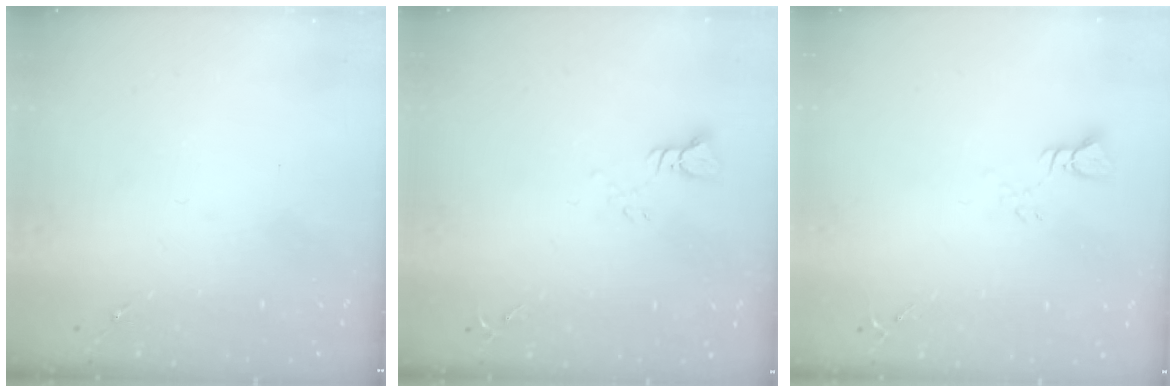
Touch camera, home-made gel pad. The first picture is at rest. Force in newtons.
{"total": 3.3, "press": 3.3, "slide": 0.3}
{"total": 2.8, "press": 2.8, "slide": 0.2}